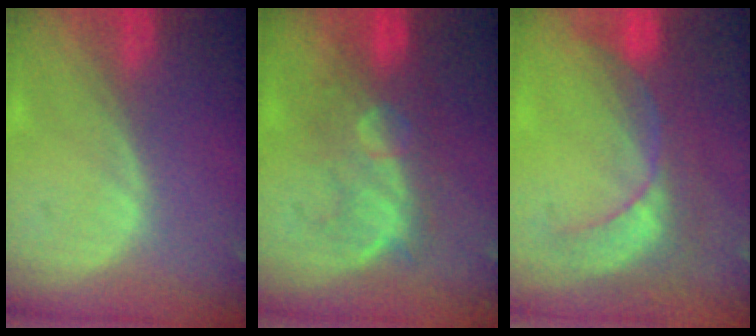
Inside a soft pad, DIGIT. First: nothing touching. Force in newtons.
{"total": 7.9, "press": 7.8, "slide": 1.3}
{"total": 9.1, "press": 7.8, "slide": 4.7}